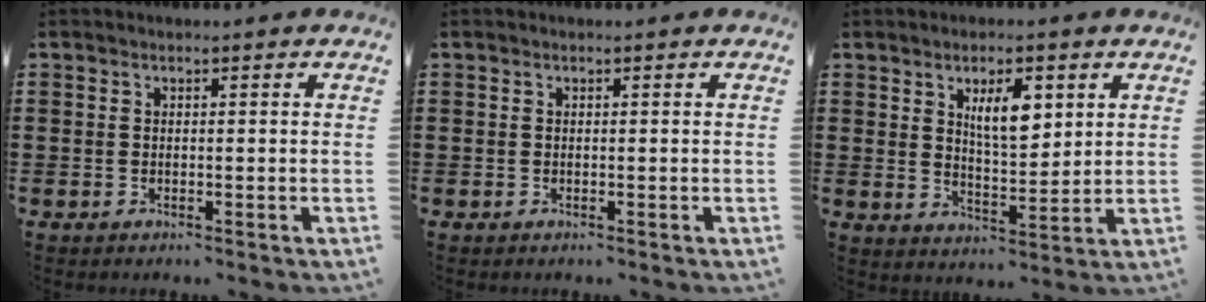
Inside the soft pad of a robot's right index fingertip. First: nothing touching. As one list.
[{"total": 0.0}, {"total": 6.4, "force": [2.7, 2.6, 5.2], "torque": [-0.086, -0.002, 0.041]}]